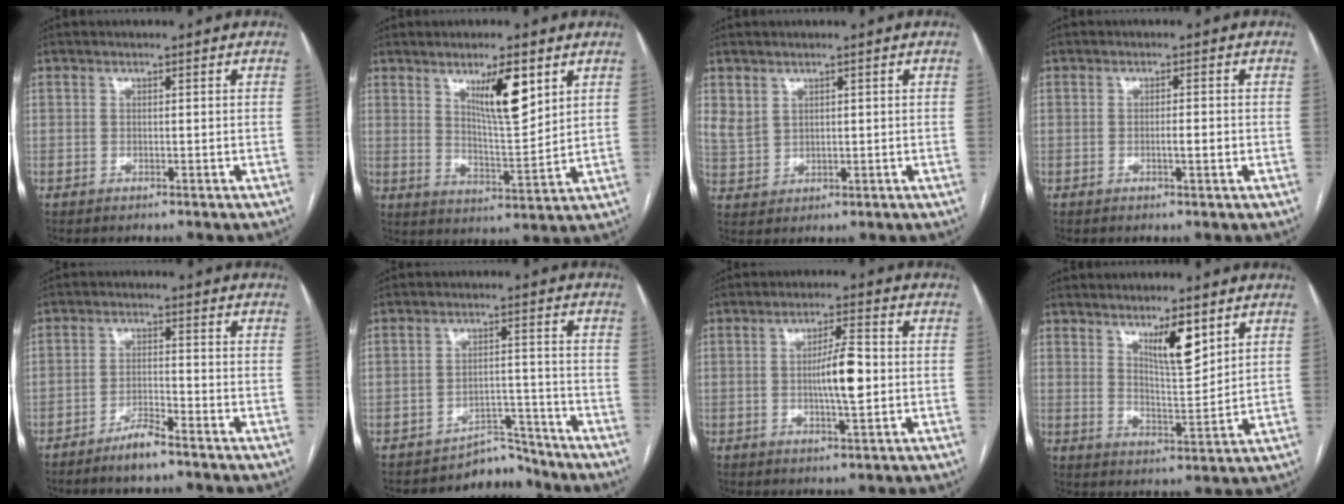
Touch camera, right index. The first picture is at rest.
{"total": 8.9, "force": [4.5, 1.6, 7.5], "torque": [-0.130, -0.009, 0.082]}
{"total": 3.9, "force": [2.4, 2.8, 1.4], "torque": [-0.031, 0.001, 0.061]}
{"total": 1.9, "force": [-0.4, 0.3, 1.8], "torque": [-0.032, 0.000, -0.006]}
{"total": 4.3, "force": [-3.4, 0.4, 2.6], "torque": [-0.048, -0.003, -0.065]}
{"total": 4.8, "force": [-4.5, 1.3, -1.0], "torque": [0.023, 0.032, -0.065]}
{"total": 6.6, "force": [-0.3, 0.9, 6.5], "torque": [-0.114, 0.002, -0.007]}
{"total": 7.2, "force": [4.3, 1.5, 5.5], "torque": [-0.097, -0.009, 0.077]}